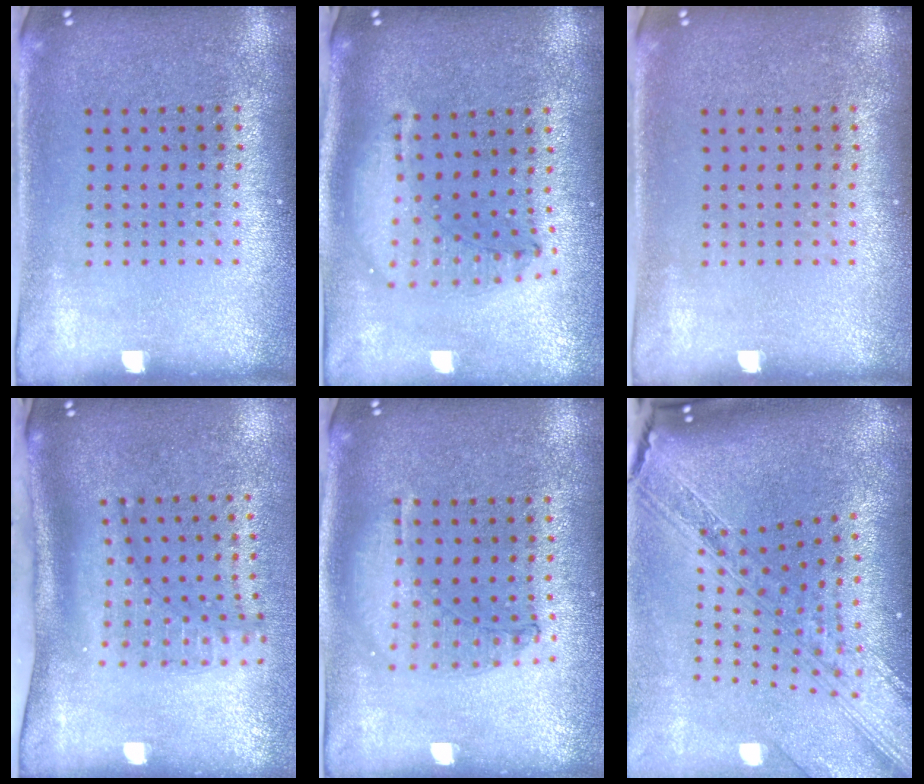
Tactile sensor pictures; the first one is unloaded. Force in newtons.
{"total": 1.5, "press": 1.3, "slide": 0.7}
{"total": 0.0}
{"total": 2.2, "press": 1.5, "slide": 1.6}
{"total": 0.9, "press": 0.9, "slide": 0.3}
{"total": 3.8, "press": 2.8, "slide": 2.6}